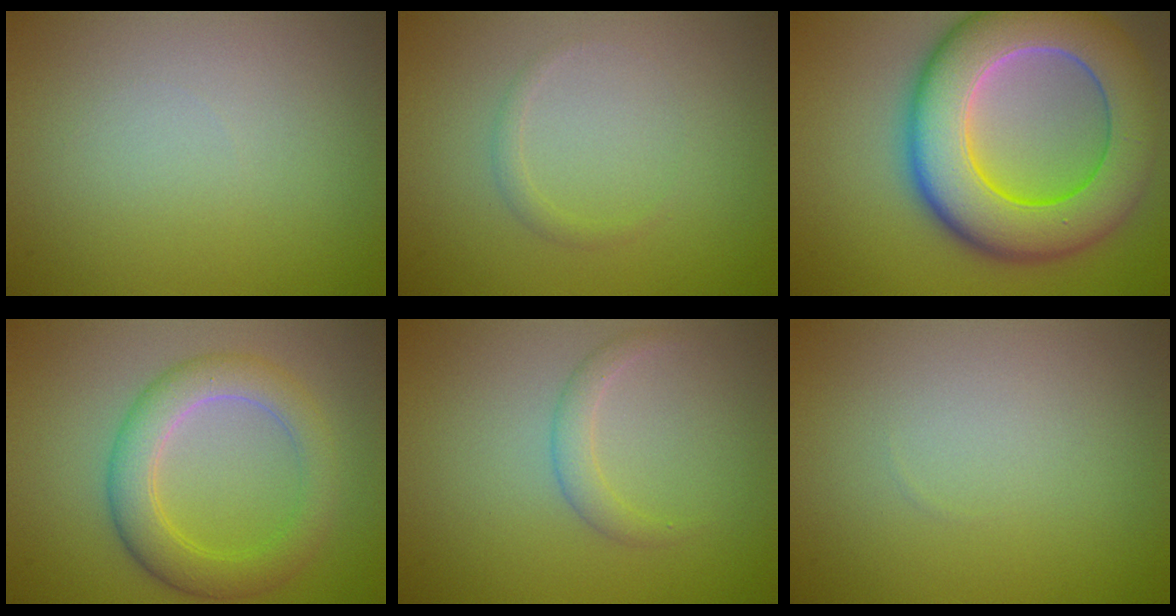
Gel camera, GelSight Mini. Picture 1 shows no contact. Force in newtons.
{"total": 0.8, "press": 0.8, "slide": 0.1}
{"total": 12.0, "press": 12.0, "slide": 0.7}
{"total": 4.9, "press": 4.9, "slide": 0.5}
{"total": 1.5, "press": 1.5, "slide": 0.1}
{"total": 0.0}